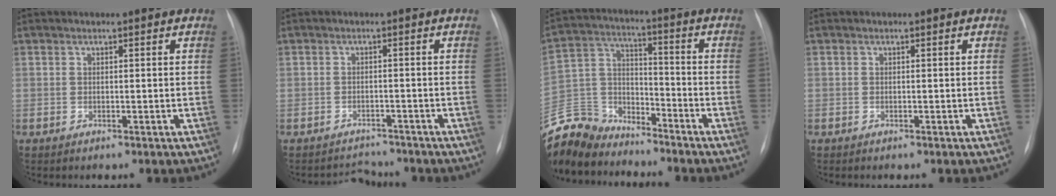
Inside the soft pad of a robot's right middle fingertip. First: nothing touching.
{"total": 3.0, "force": [-2.7, 0.9, -0.9], "torque": [0.010, 0.004, -0.039]}
{"total": 12.3, "force": [-11.6, 3.7, 1.0], "torque": [-0.024, 0.025, -0.228]}
{"total": 0.0}